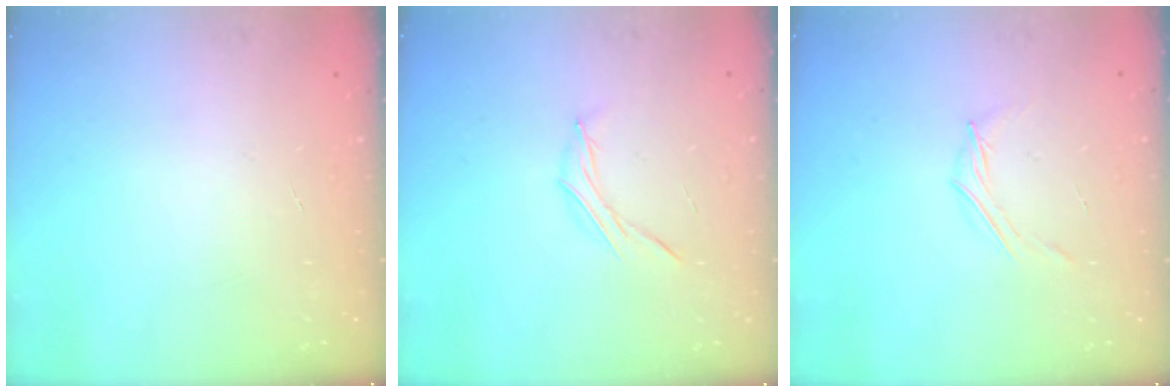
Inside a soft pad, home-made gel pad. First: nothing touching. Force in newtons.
{"total": 6.4, "press": 6.2, "slide": 1.4}
{"total": 3.8, "press": 3.7, "slide": 0.9}